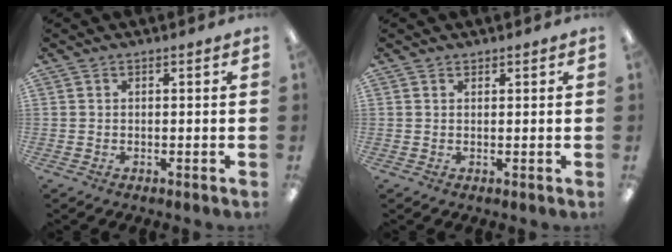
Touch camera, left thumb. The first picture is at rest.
{"total": 0.7, "force": [0.6, 0.3, 0.0], "torque": [-0.001, 0.000, 0.012]}